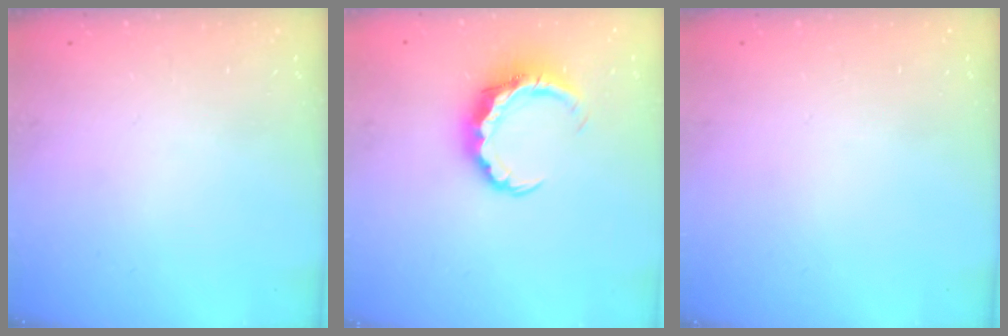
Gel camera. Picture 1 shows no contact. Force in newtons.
{"total": 7.2, "press": 7.2, "slide": 1.0}
{"total": 0.0}